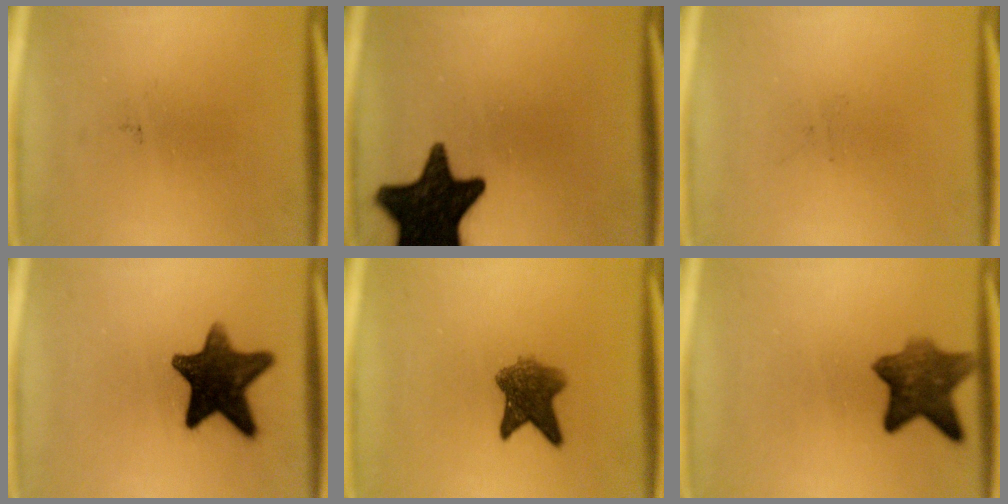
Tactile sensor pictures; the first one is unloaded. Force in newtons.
{"total": 17.3}
{"total": 0.0}
{"total": 13.4}
{"total": 6.3}
{"total": 7.7}